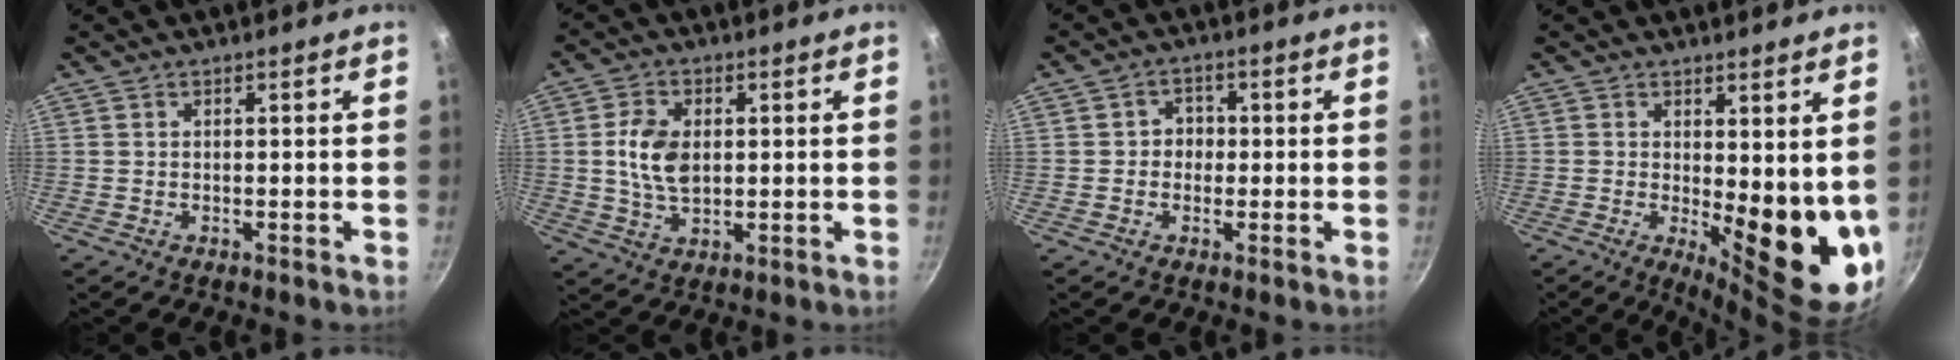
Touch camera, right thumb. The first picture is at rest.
{"total": 8.2, "force": [0.9, 5.2, 6.2], "torque": [-0.108, -0.002, 0.017]}
{"total": 3.4, "force": [-0.3, 3.1, 1.4], "torque": [0.005, 0.008, -0.008]}
{"total": 13.5, "force": [0.8, 5.3, 12.4], "torque": [-0.129, -0.038, 0.023]}